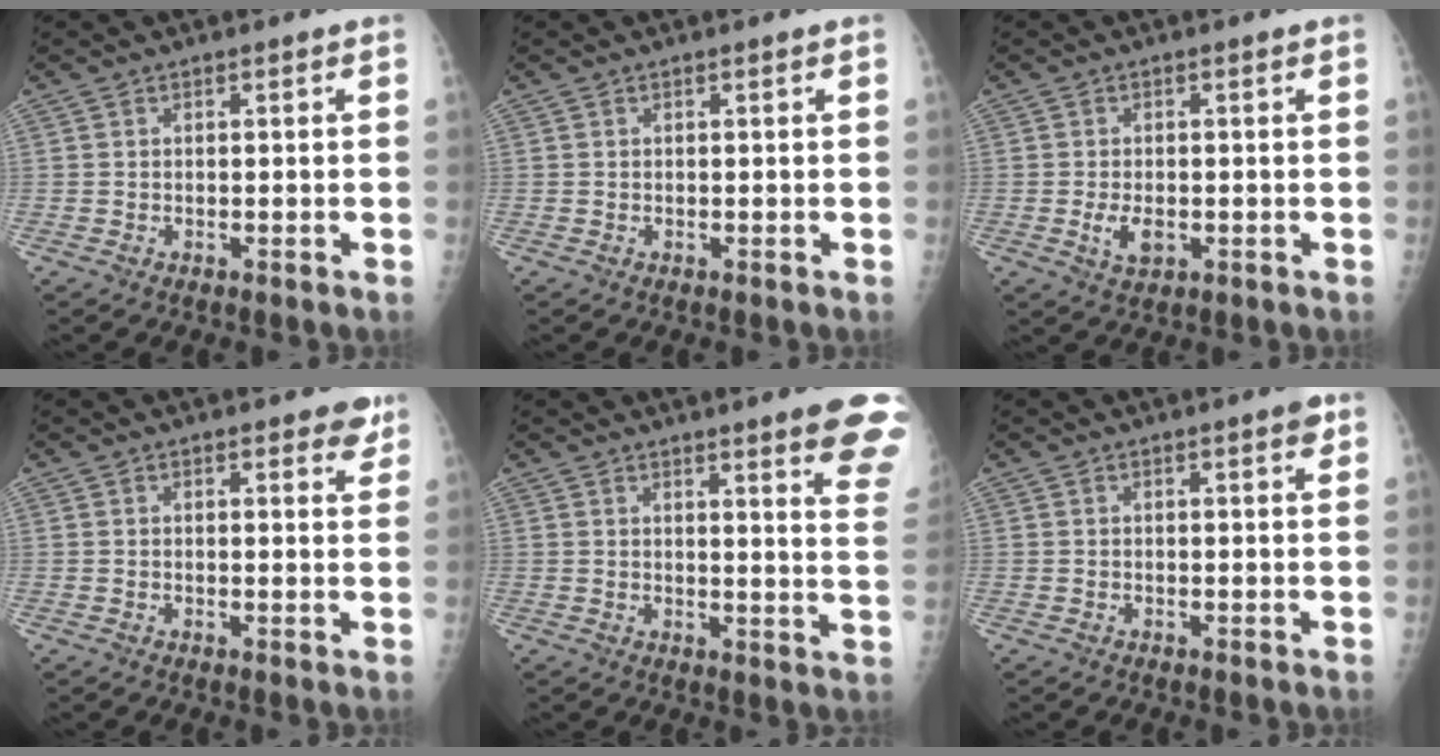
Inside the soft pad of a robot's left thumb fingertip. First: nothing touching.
{"total": 0.0}
{"total": 3.7, "force": [-0.8, 2.1, 2.9], "torque": [-0.055, -0.003, -0.009]}
{"total": 3.8, "force": [2.6, 1.5, 2.3], "torque": [-0.008, -0.012, 0.028]}
{"total": 14.4, "force": [10.7, 2.0, 9.5], "torque": [-0.086, -0.068, 0.113]}
{"total": 2.1, "force": [1.2, 0.4, 1.6], "torque": [-0.020, -0.003, 0.013]}